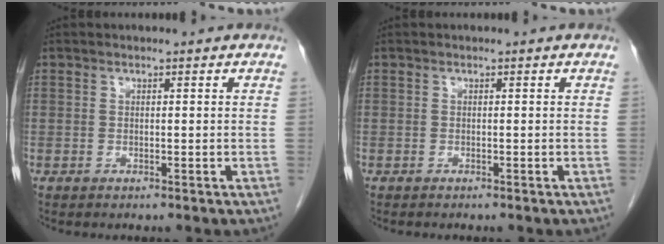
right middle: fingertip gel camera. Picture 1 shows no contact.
{"total": 0.6, "force": [-0.6, 0.1, 0.2], "torque": [-0.010, -0.003, -0.010]}